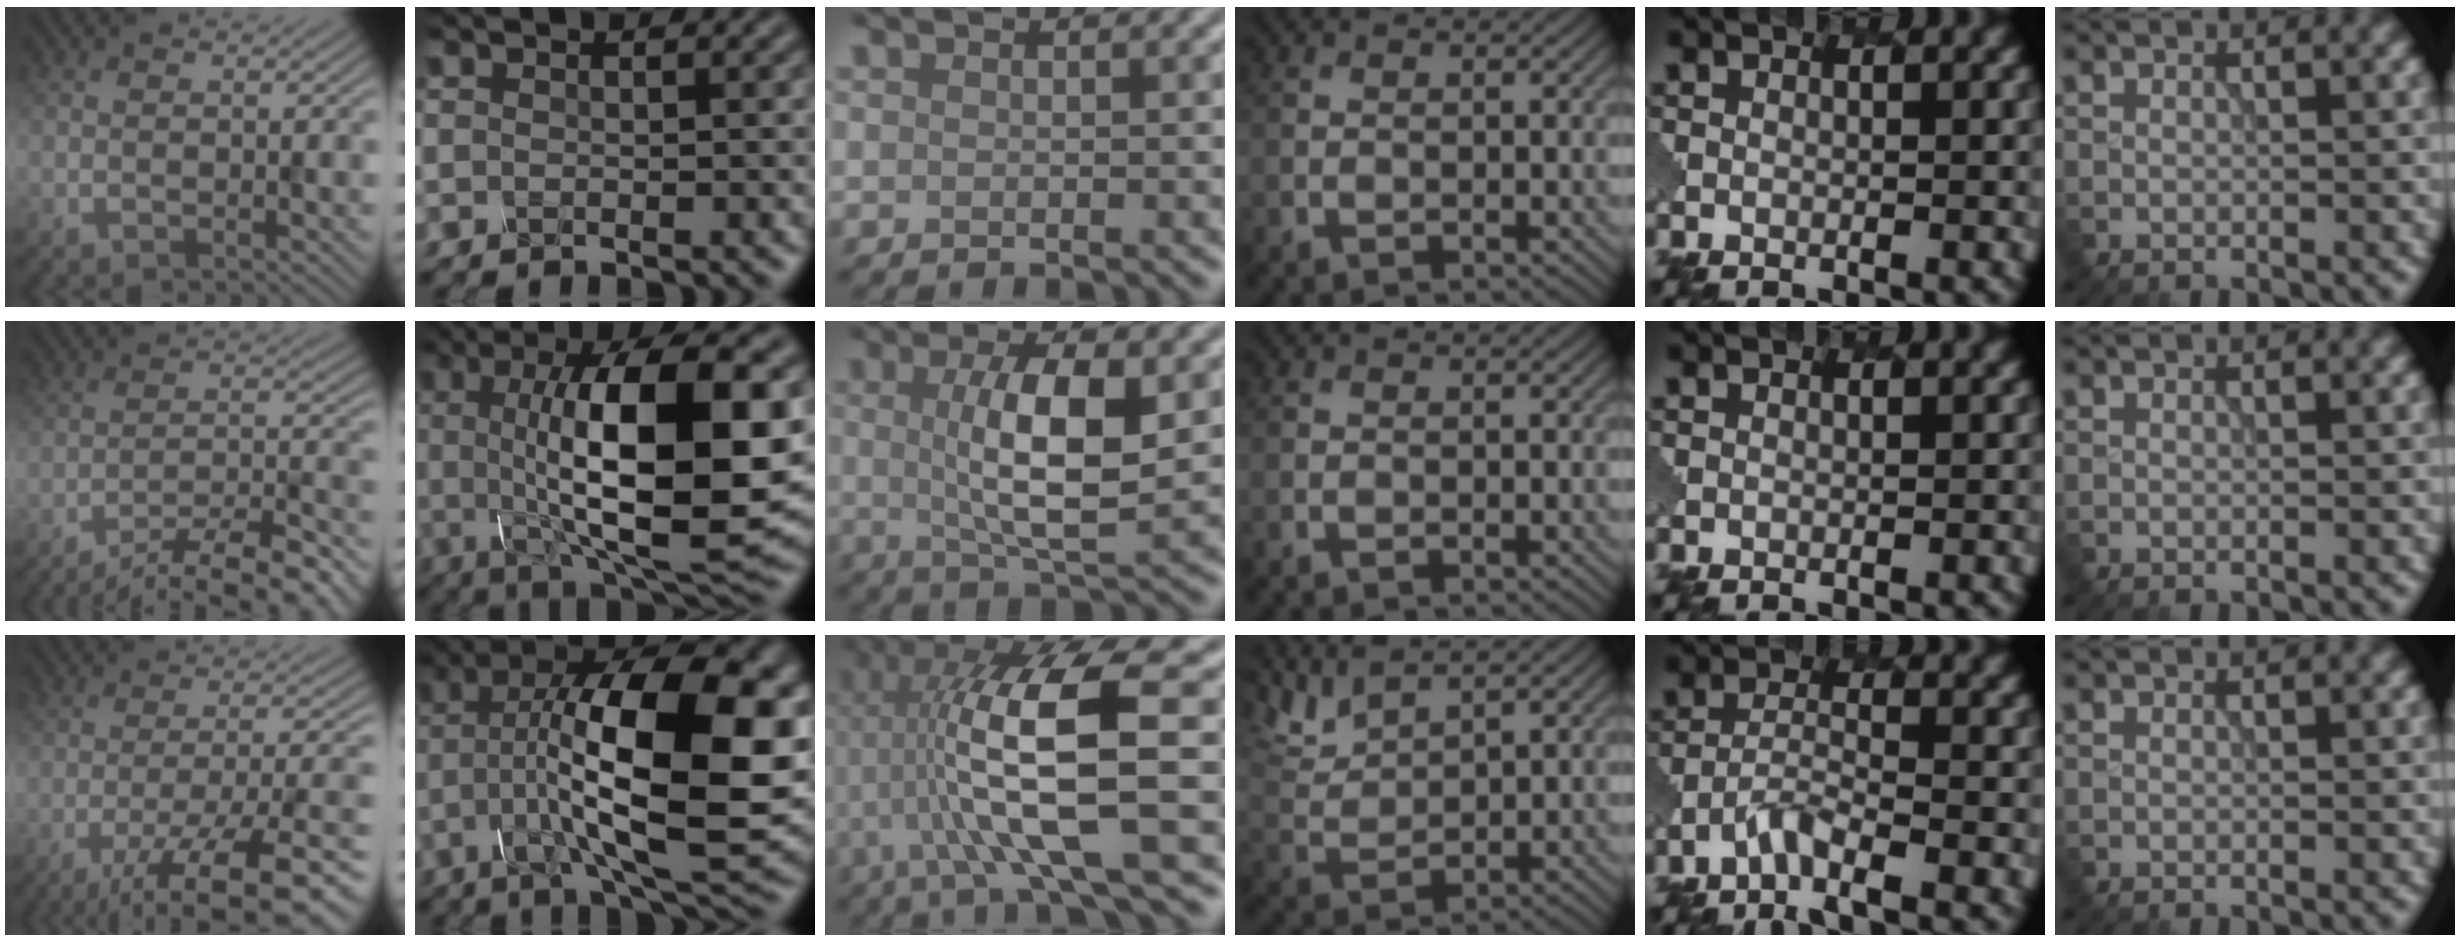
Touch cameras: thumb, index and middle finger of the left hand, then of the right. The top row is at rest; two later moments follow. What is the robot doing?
{"motion": "screw", "object": "spray bottle"}